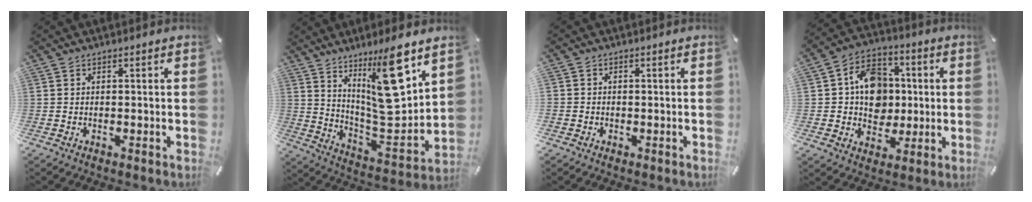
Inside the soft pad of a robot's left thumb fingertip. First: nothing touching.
{"total": 18.9, "force": [10.9, 6.0, 14.3], "torque": [-0.206, -0.084, 0.172]}
{"total": 3.0, "force": [-0.2, 2.9, -0.5], "torque": [0.015, 0.006, -0.007]}
{"total": 12.2, "force": [0.8, 10.6, 5.8], "torque": [-0.094, 0.009, 0.022]}